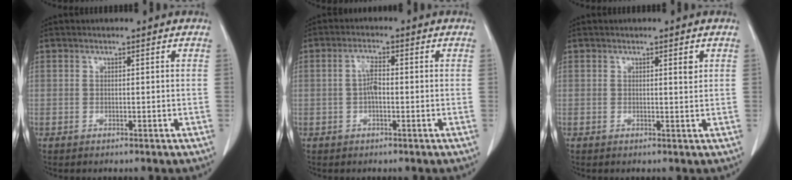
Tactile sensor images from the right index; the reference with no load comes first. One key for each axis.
{"total": 3.0, "fx": -0.3, "fy": 1.0, "fz": 2.9, "tx": -0.057, "ty": 0.007, "tz": -0.005}
{"total": 1.2, "fx": 0.6, "fy": 0.2, "fz": 1.1, "tx": -0.018, "ty": -0.001, "tz": 0.007}